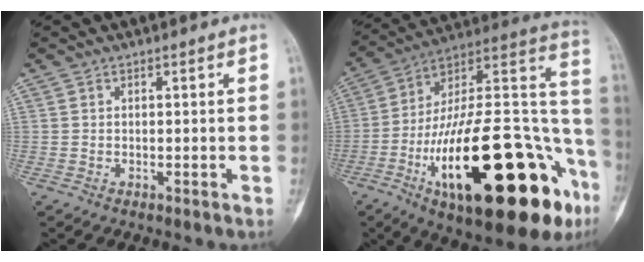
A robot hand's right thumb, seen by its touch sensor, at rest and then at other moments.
{"total": 39.4, "force": [-15.0, 14.1, 33.6], "torque": [-0.448, 0.053, -0.229]}